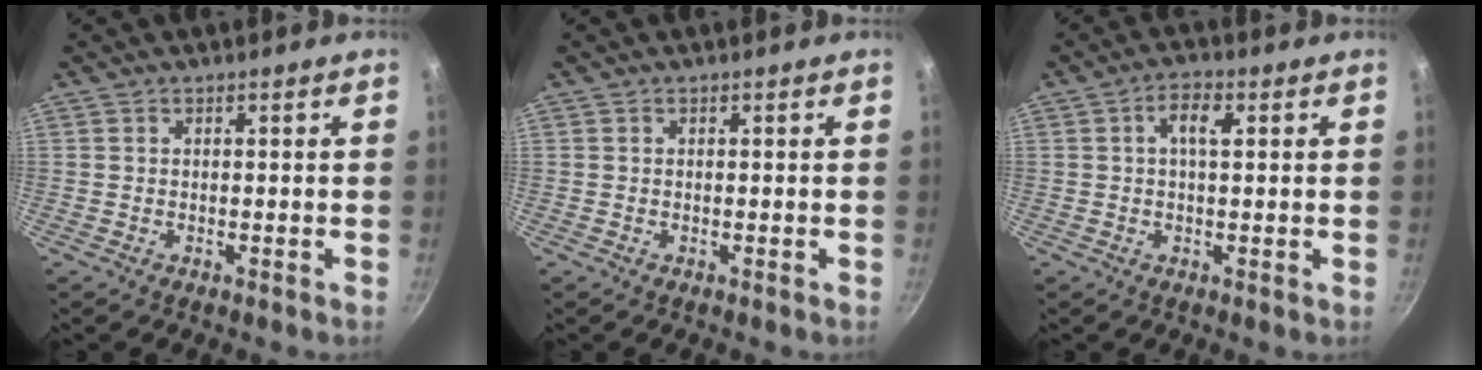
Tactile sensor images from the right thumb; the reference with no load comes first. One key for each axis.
{"total": 0.0}
{"total": 4.3, "fx": 1.0, "fy": 1.8, "fz": 3.7, "tx": -0.065, "ty": 0.010, "tz": 0.012}